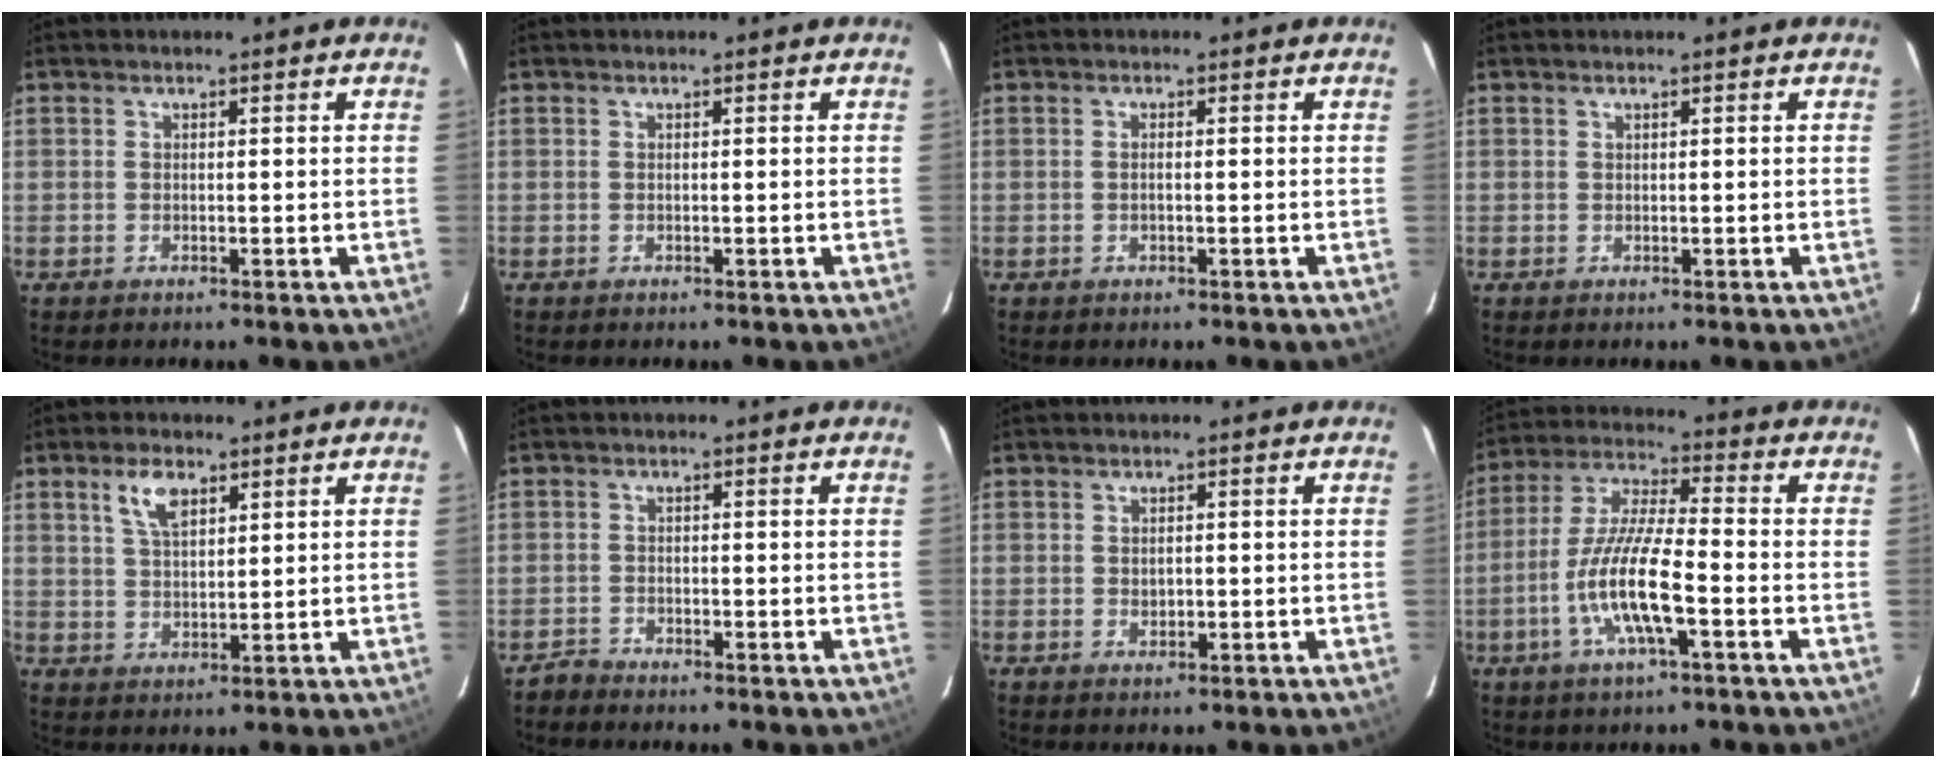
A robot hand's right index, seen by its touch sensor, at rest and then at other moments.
{"total": 0.0}
{"total": 1.0, "force": [-0.2, 0.1, 0.9], "torque": [-0.018, 0.002, -0.004]}
{"total": 0.0}
{"total": 5.6, "force": [3.1, 2.6, 3.9], "torque": [-0.072, 0.009, 0.061]}
{"total": 1.8, "force": [-1.7, 0.3, -0.3], "torque": [-0.001, 0.001, -0.038]}
{"total": 1.6, "force": [0.0, 1.2, 1.1], "torque": [-0.016, 0.002, 0.001]}
{"total": 12.8, "force": [-4.5, 2.1, 11.8], "torque": [-0.242, -0.005, -0.089]}